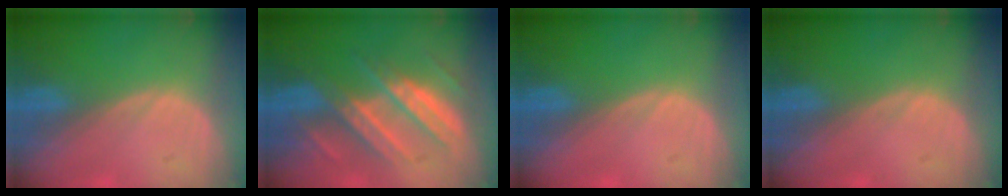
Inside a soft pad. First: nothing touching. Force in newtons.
{"total": 8.6, "press": 8.6, "slide": 0.5}
{"total": 0.0}
{"total": 0.0}